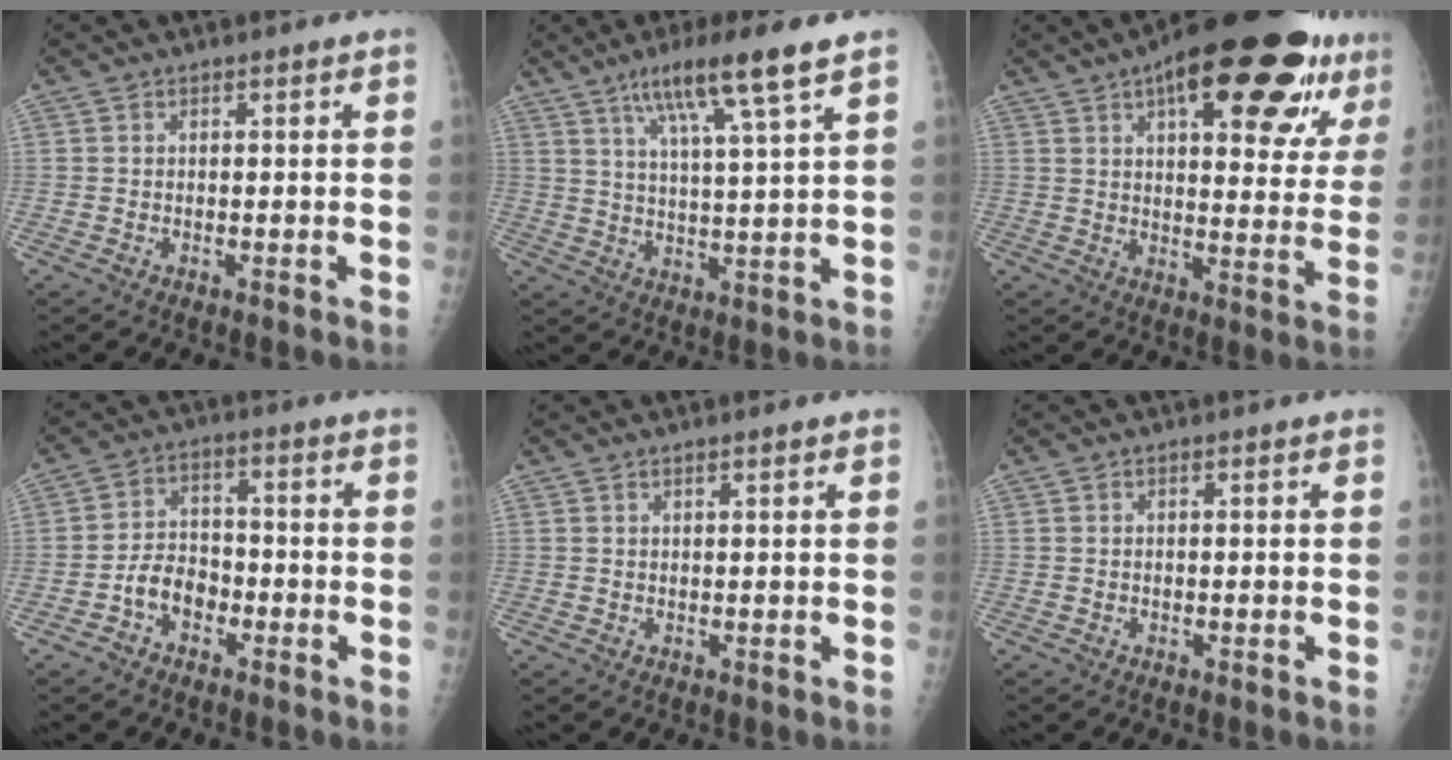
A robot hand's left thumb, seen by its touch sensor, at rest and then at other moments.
{"total": 11.6, "force": [6.9, 0.3, 9.4], "torque": [-0.166, -0.020, 0.118]}
{"total": 26.1, "force": [13.7, 9.4, 20.2], "torque": [-0.259, -0.010, 0.192]}
{"total": 6.3, "force": [-2.9, 4.5, 3.4], "torque": [-0.044, 0.032, -0.057]}
{"total": 0.7, "force": [0.5, 0.0, 0.5], "torque": [-0.009, -0.001, 0.010]}
{"total": 0.0}